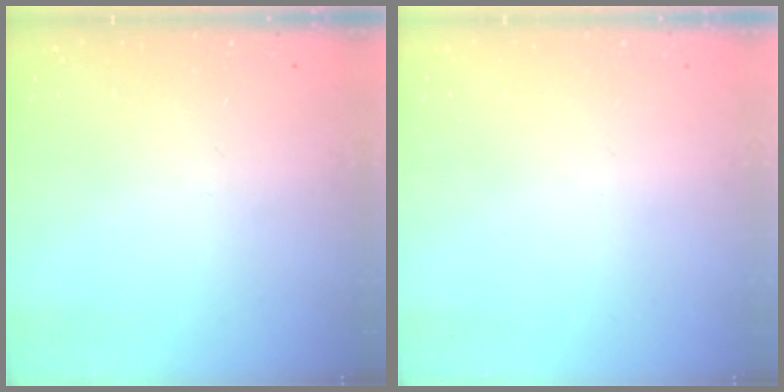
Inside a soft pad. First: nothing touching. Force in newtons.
{"total": 0.0}